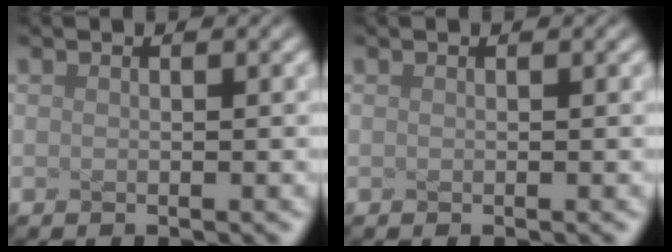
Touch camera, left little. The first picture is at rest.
{"total": 0.0}